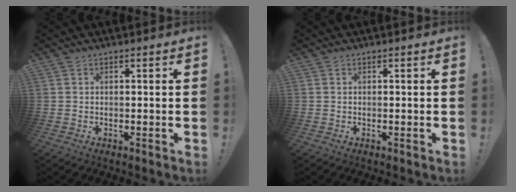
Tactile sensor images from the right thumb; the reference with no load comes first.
{"total": 0.0}